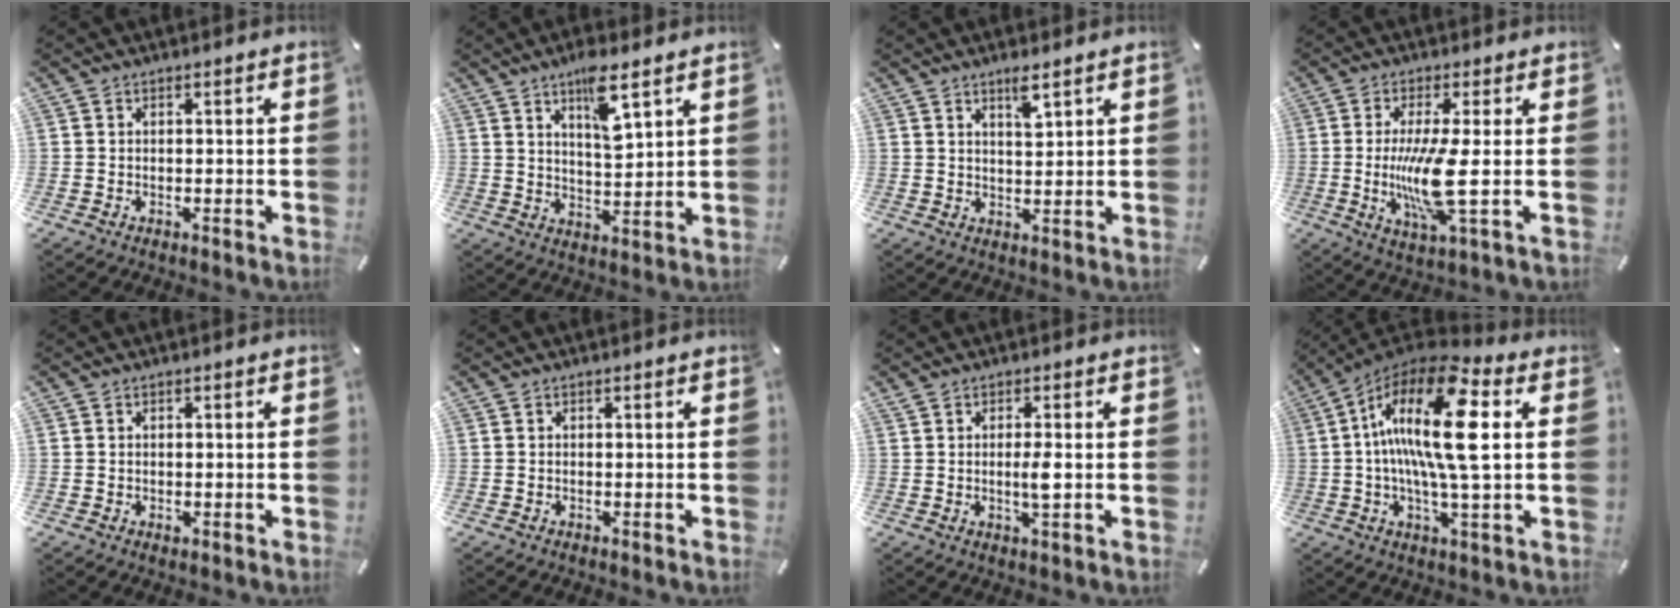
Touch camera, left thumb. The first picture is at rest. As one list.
[{"total": 8.9, "force": [5.7, 2.4, 6.4], "torque": [-0.100, -0.032, 0.093]}, {"total": 3.9, "force": [2.8, 0.9, 2.5], "torque": [-0.039, -0.013, 0.047]}, {"total": 12.0, "force": [-0.5, 1.9, 11.9], "torque": [-0.244, -0.032, -0.019]}, {"total": 1.1, "force": [-0.2, 0.8, 0.6], "torque": [-0.012, 0.001, -0.005]}, {"total": 0.0}, {"total": 3.7, "force": [0.1, 0.3, 3.7], "torque": [-0.069, -0.006, -0.001]}, {"total": 20.3, "force": [3.0, 5.2, 19.4], "torque": [-0.390, -0.007, 0.034]}]